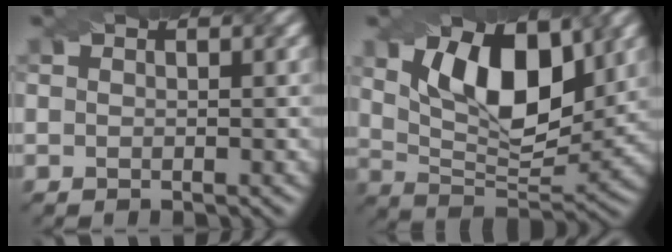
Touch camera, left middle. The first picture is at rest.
{"total": 9.9, "force": [3.5, 4.8, 7.9], "torque": [-0.132, -0.002, 0.058]}